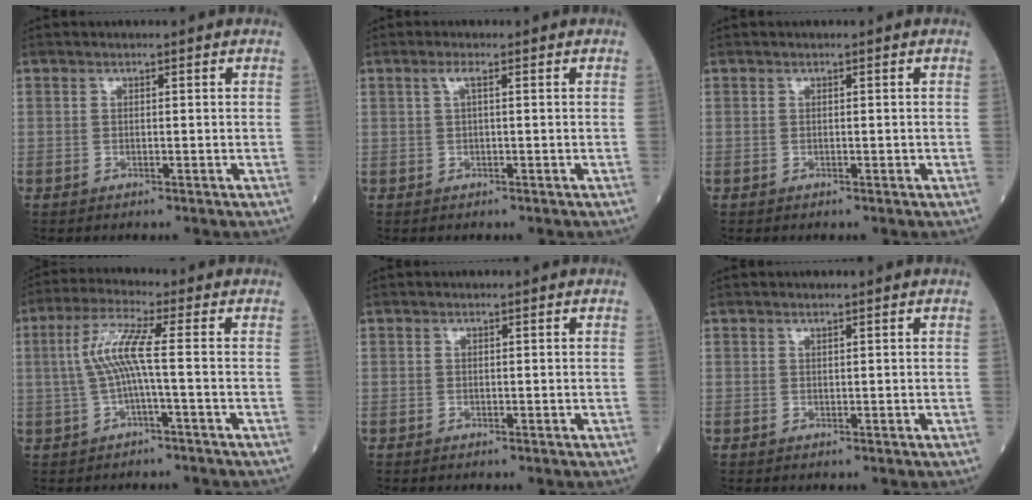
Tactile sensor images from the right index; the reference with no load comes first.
{"total": 1.3, "force": [0.4, 0.1, 1.3], "torque": [-0.030, 0.006, 0.007]}
{"total": 0.0}
{"total": 6.3, "force": [-0.2, 0.0, 6.3], "torque": [-0.135, 0.022, -0.003]}
{"total": 0.0}
{"total": 0.0}